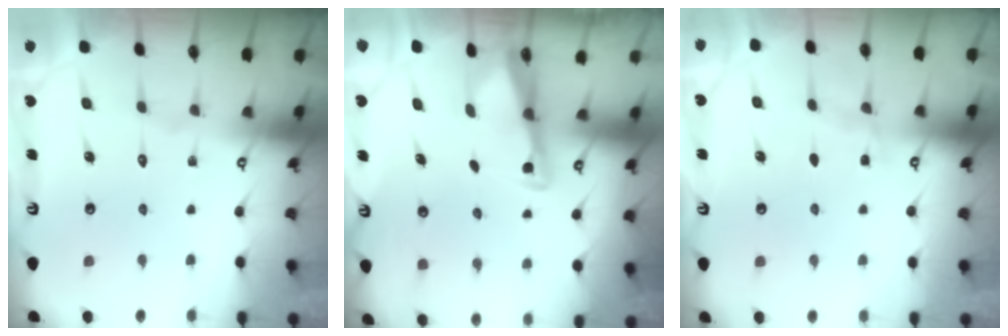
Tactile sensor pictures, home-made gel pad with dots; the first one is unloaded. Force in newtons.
{"total": 2.9, "press": 2.9, "slide": 0.2}
{"total": 4.0, "press": 4.0, "slide": 0.5}